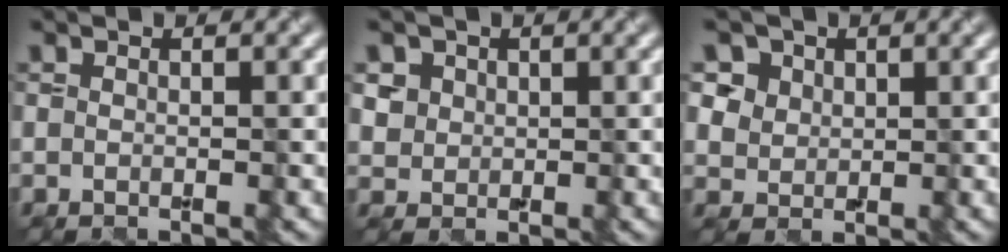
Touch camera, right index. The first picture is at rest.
{"total": 2.7, "force": [1.1, 2.3, 0.8], "torque": [-0.026, 0.002, 0.037]}
{"total": 6.2, "force": [3.4, 4.7, 2.3], "torque": [-0.056, 0.004, 0.059]}